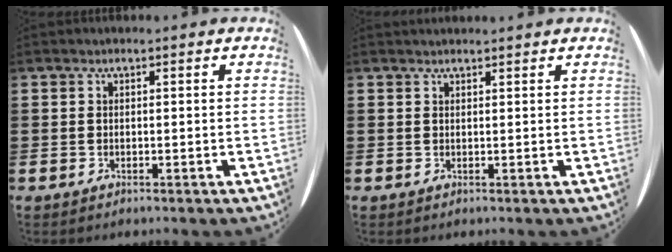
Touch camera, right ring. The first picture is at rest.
{"total": 0.5, "force": [0.5, -0.1, 0.0], "torque": [0.001, 0.000, 0.010]}